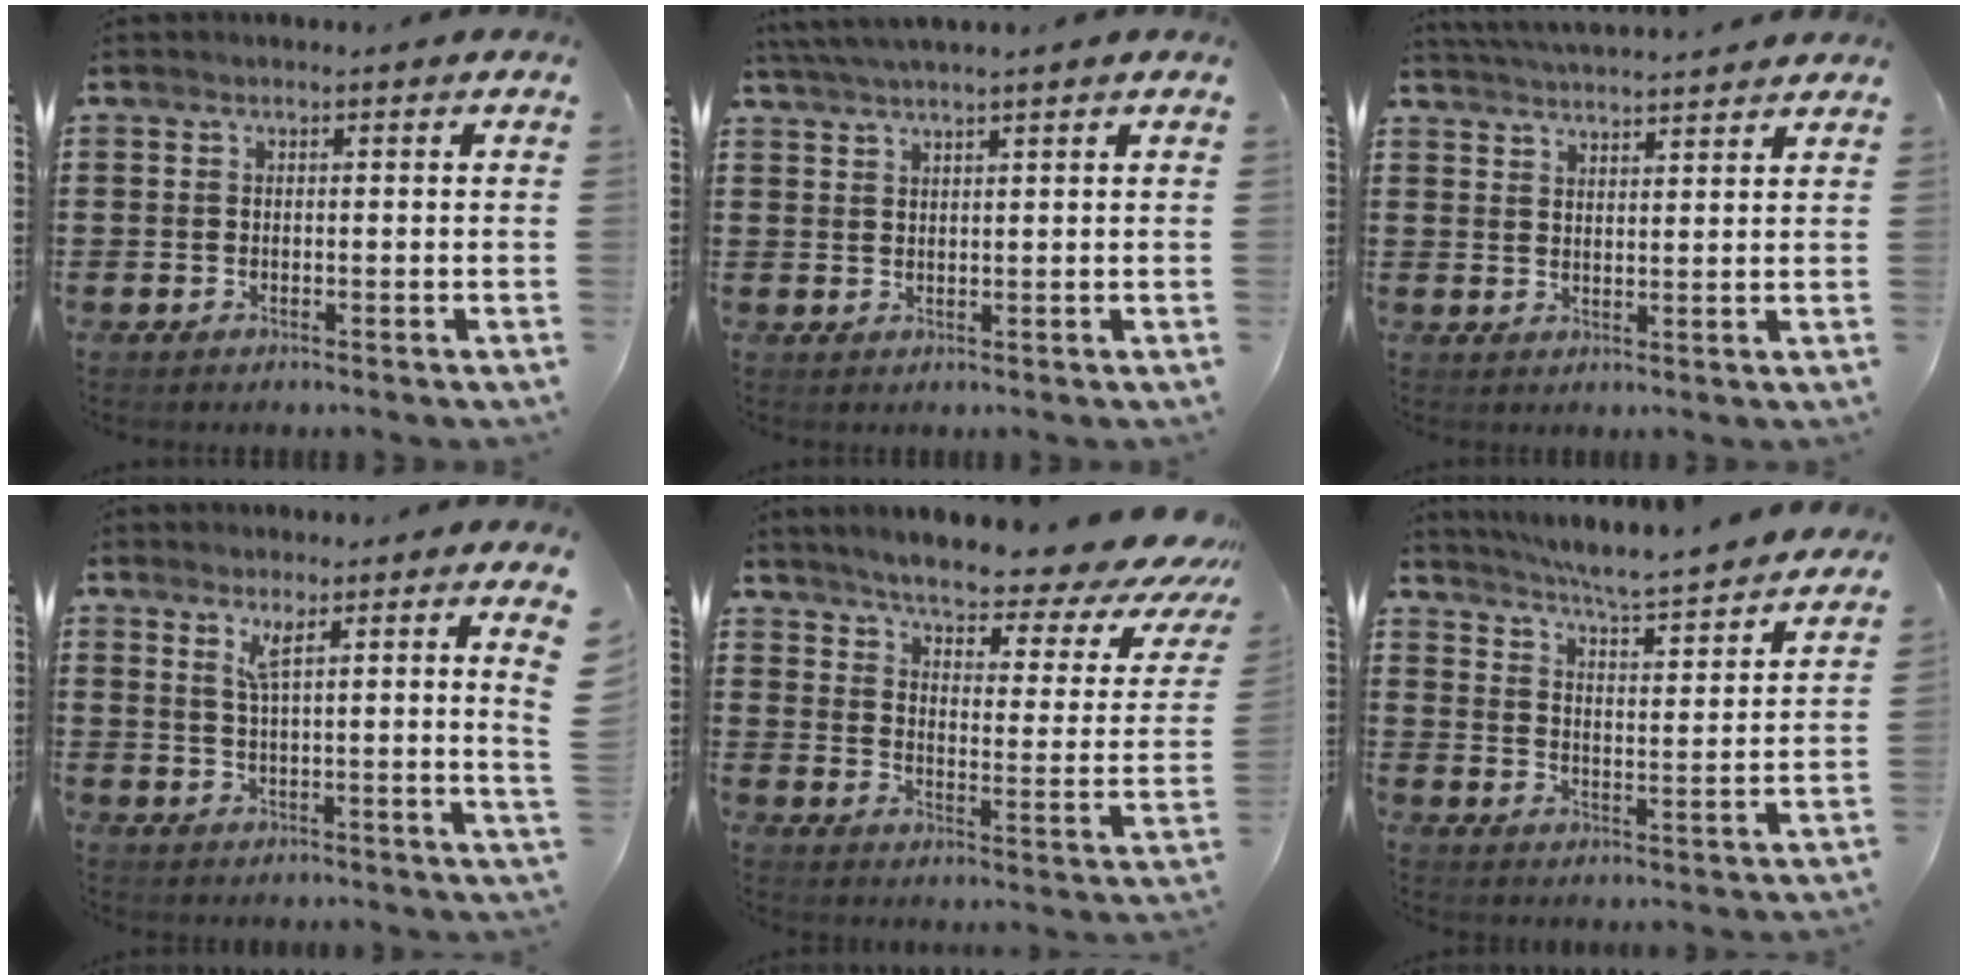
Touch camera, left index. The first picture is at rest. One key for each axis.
{"total": 2.7, "fx": 2.5, "fy": -0.4, "fz": 0.9, "tx": -0.025, "ty": 0.003, "tz": 0.047}
{"total": 3.5, "fx": 3.5, "fy": -0.3, "fz": 0.1, "tx": -0.015, "ty": -0.014, "tz": 0.062}
{"total": 4.5, "fx": 3.2, "fy": -0.7, "fz": 3.1, "tx": -0.058, "ty": -0.017, "tz": 0.050}
{"total": 6.1, "fx": 5.2, "fy": 0.4, "fz": 3.1, "tx": -0.069, "ty": -0.045, "tz": 0.081}
{"total": 5.5, "fx": 5.2, "fy": -0.8, "fz": 1.7, "tx": -0.051, "ty": -0.049, "tz": 0.080}